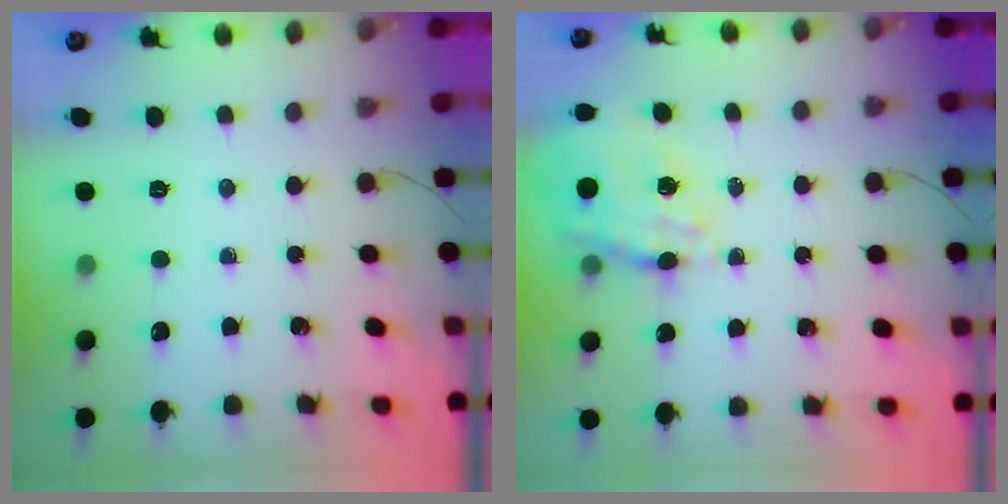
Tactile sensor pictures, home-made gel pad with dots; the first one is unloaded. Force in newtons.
{"total": 18.8, "press": 18.4, "slide": 4.0}